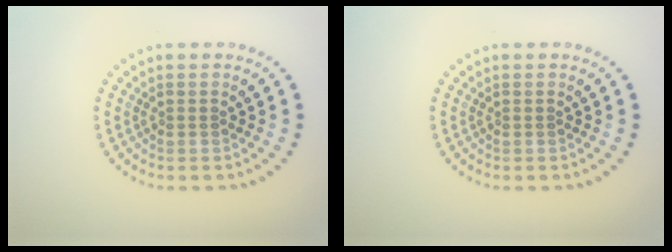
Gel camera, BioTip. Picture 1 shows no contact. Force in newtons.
{"total": 0.0}